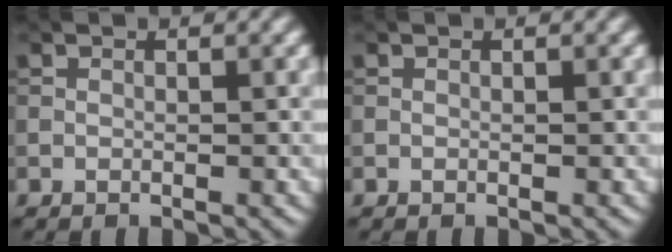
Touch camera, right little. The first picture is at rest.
{"total": 0.0}